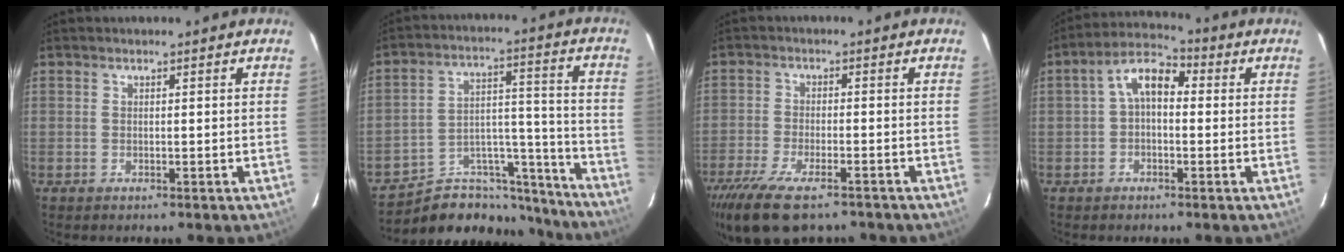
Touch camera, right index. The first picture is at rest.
{"total": 18.7, "force": [-16.5, 7.7, 4.2], "torque": [-0.061, 0.070, -0.233]}
{"total": 13.6, "force": [-10.0, 4.4, 8.1], "torque": [-0.183, -0.041, -0.176]}
{"total": 6.5, "force": [0.3, 4.0, 5.1], "torque": [-0.097, 0.028, 0.000]}